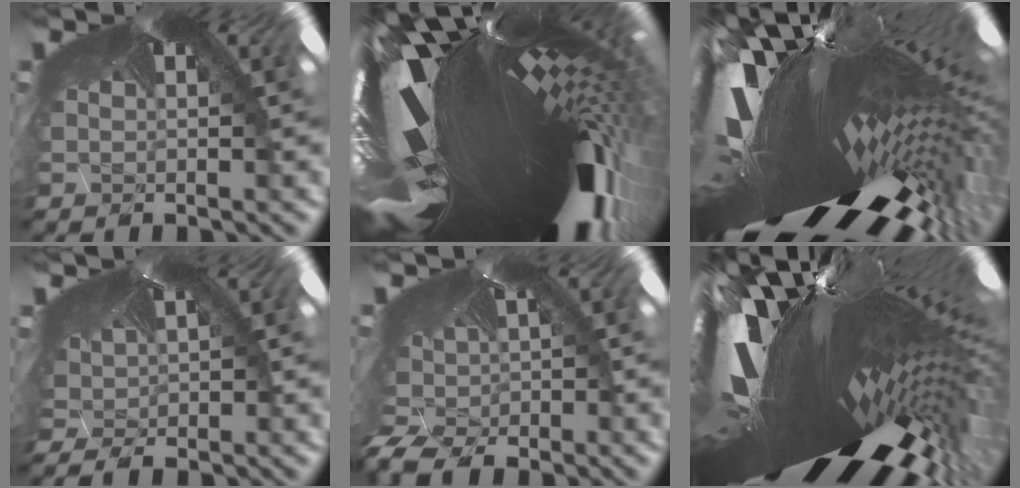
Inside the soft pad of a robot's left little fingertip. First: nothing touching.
{"total": 8.0, "force": [-6.3, 1.2, 4.7], "torque": [-0.109, -0.115, -0.067]}
{"total": 9.4, "force": [-9.0, 0.1, 2.7], "torque": [-0.072, -0.137, -0.103]}
{"total": 1.6, "force": [-0.9, 0.1, 1.3], "torque": [-0.044, -0.009, 0.006]}
{"total": 7.2, "force": [-6.2, 2.0, 2.9], "torque": [-0.068, -0.052, -0.087]}
{"total": 8.6, "force": [-8.2, -0.3, 2.7], "torque": [-0.071, -0.131, -0.091]}